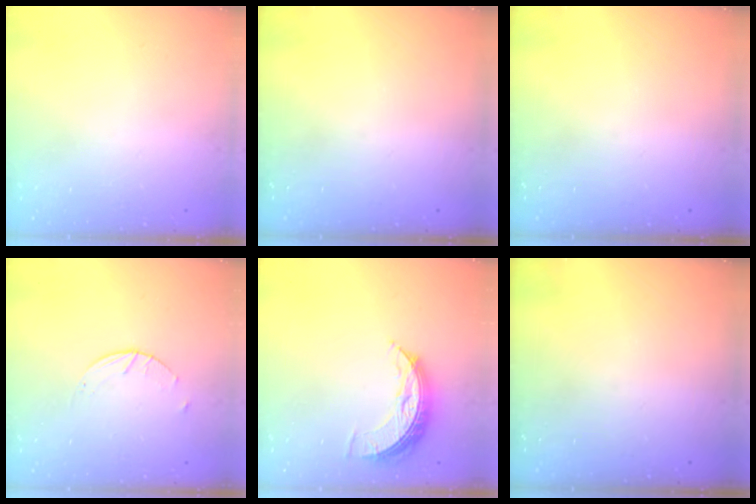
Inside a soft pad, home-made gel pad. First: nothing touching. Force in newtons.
{"total": 0.0}
{"total": 0.0}
{"total": 2.6, "press": 2.6, "slide": 0.4}
{"total": 7.8, "press": 7.8, "slide": 0.3}
{"total": 0.0}